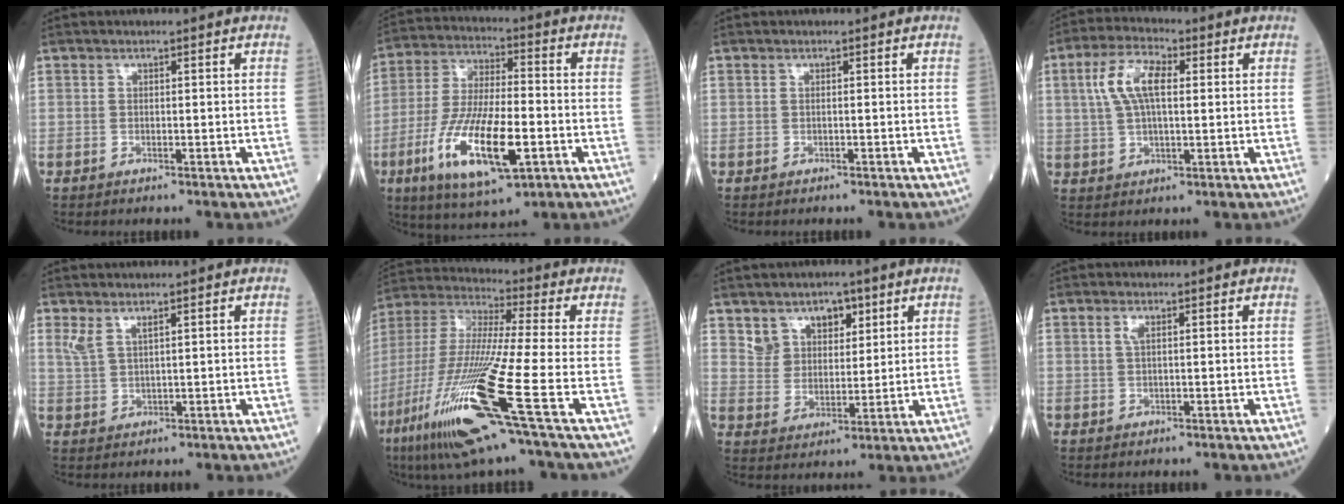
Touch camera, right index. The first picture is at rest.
{"total": 15.8, "force": [-5.4, 4.0, 14.3], "torque": [-0.289, -0.019, -0.091]}
{"total": 0.0}
{"total": 8.2, "force": [2.0, 3.1, 7.3], "torque": [-0.154, 0.020, 0.038]}
{"total": 2.5, "force": [1.7, 0.5, 1.7], "torque": [-0.046, 0.008, 0.044]}
{"total": 20.1, "force": [-9.2, -0.6, 17.8], "torque": [-0.398, -0.053, -0.183]}
{"total": 6.3, "force": [3.9, 4.4, 2.3], "torque": [-0.035, 0.014, 0.076]}
{"total": 1.1, "force": [0.4, 0.3, 0.9], "torque": [-0.023, 0.003, 0.008]}